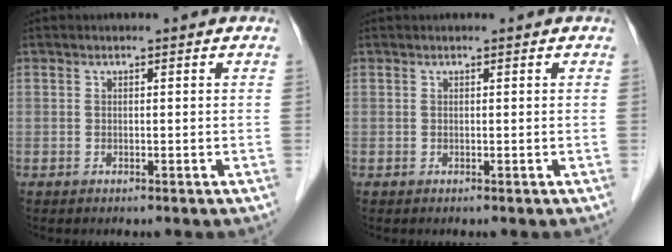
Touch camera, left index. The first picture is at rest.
{"total": 0.7, "force": [0.7, 0.0, 0.1], "torque": [-0.004, 0.015, 0.015]}